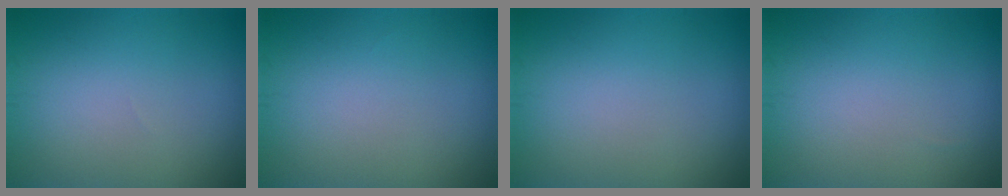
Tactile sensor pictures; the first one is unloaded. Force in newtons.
{"total": 0.0}
{"total": 0.0}
{"total": 0.0}